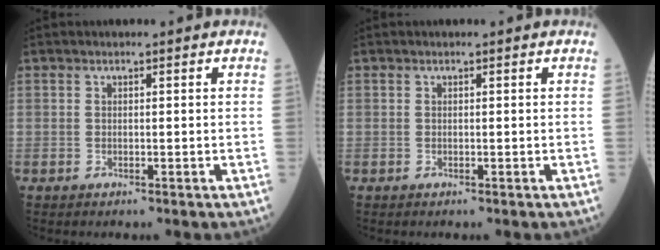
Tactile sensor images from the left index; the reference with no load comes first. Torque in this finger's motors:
{"motor_torque": [0.07, -0.03, -0.02, 0.00]}